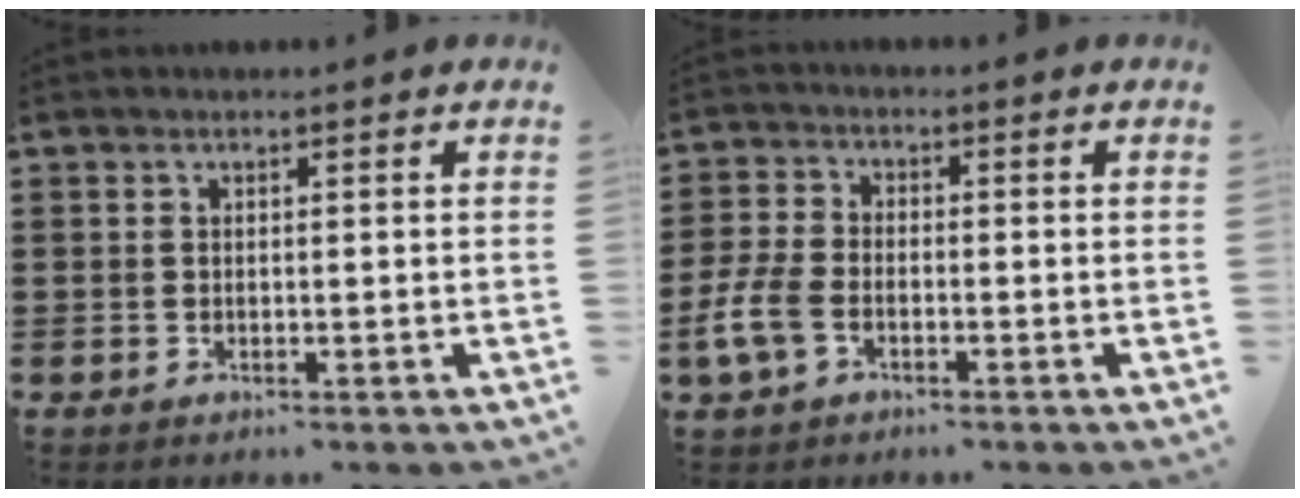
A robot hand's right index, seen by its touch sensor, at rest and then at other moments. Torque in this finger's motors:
{"motor_torque": [1.09, 1.05, 0.22, 0.09]}